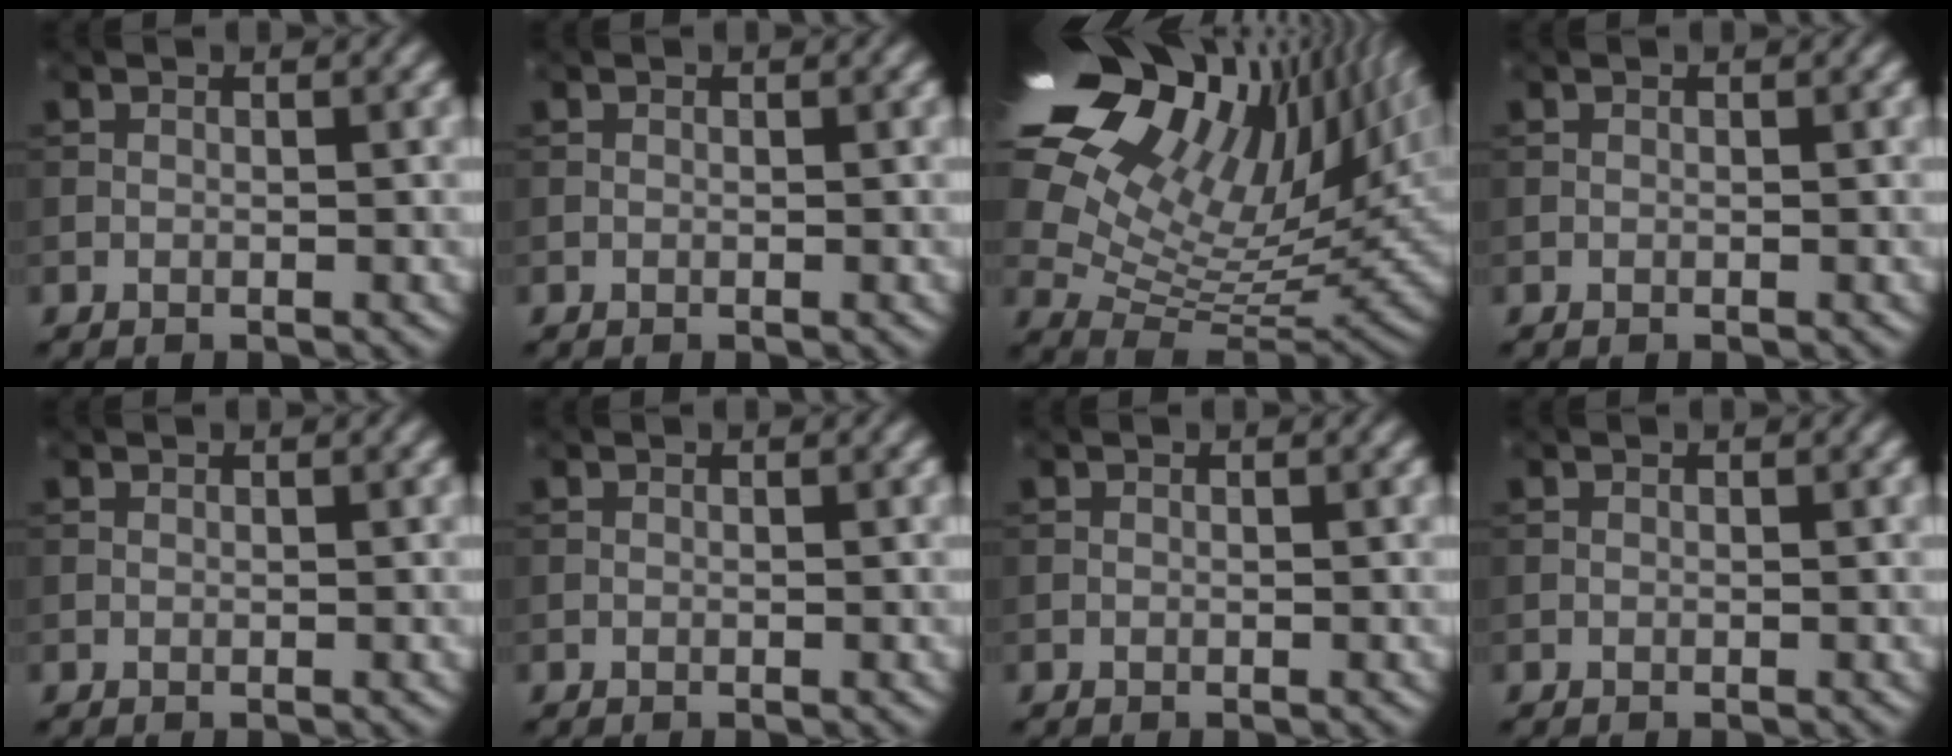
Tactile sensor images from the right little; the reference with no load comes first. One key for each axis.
{"total": 0.0}
{"total": 20.2, "fx": 10.5, "fy": 10.5, "fz": 13.7, "tx": -0.242, "ty": 0.044, "tz": 0.174}
{"total": 0.0}
{"total": 0.0}
{"total": 0.0}
{"total": 0.0}
{"total": 0.0}